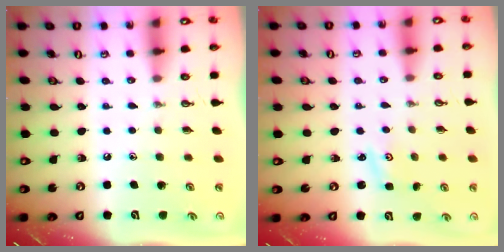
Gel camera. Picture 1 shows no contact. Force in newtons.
{"total": 1.1, "press": 1.1, "slide": 0.3}